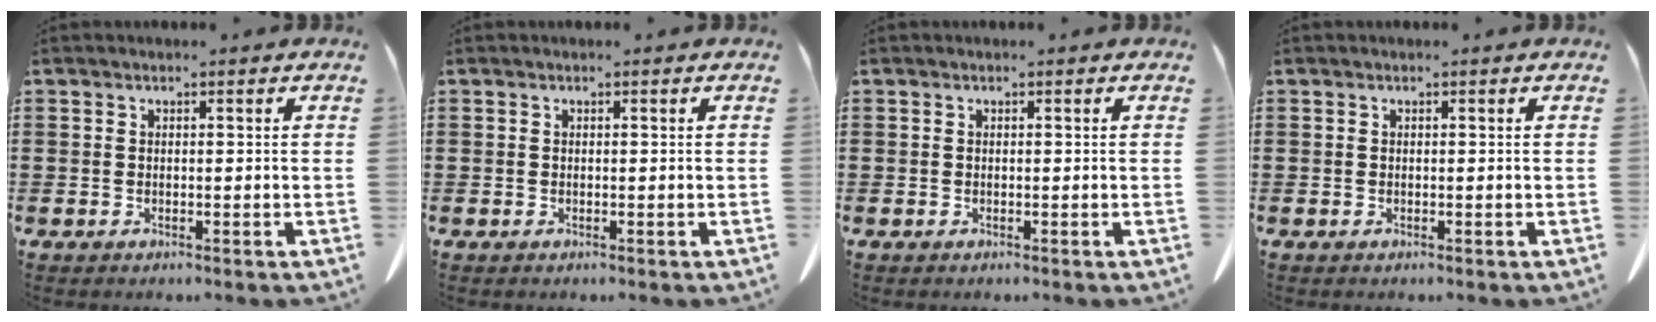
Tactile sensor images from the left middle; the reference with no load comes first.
{"total": 0.0}
{"total": 0.0}
{"total": 0.0}